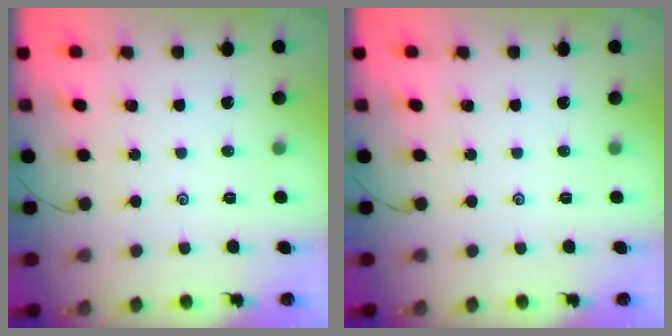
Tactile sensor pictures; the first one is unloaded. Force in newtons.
{"total": 0.0}